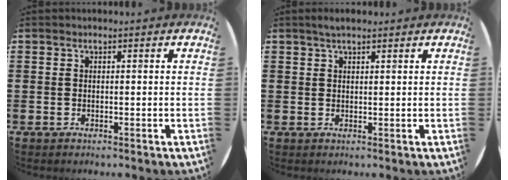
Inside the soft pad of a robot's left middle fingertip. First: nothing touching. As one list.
[{"total": 1.7, "force": [1.4, 0.4, 0.9], "torque": [-0.018, 0.005, 0.025]}]